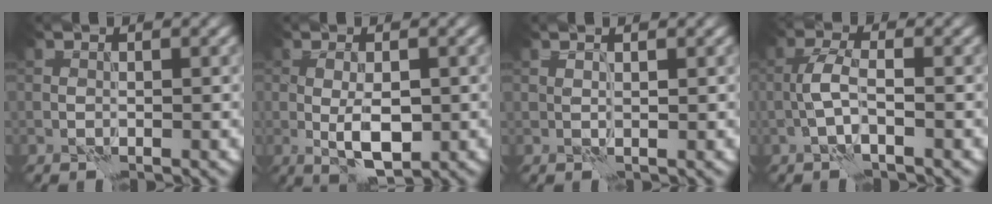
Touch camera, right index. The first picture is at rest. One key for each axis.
{"total": 3.9, "fx": -0.7, "fy": 1.5, "fz": 3.5, "tx": -0.067, "ty": -0.007, "tz": -0.006}
{"total": 0.9, "fx": 0.6, "fy": 0.2, "fz": 0.6, "tx": -0.010, "ty": -0.004, "tz": 0.009}
{"total": 2.5, "fx": -0.8, "fy": 0.6, "fz": 2.3, "tx": -0.050, "ty": 0.009, "tz": -0.020}